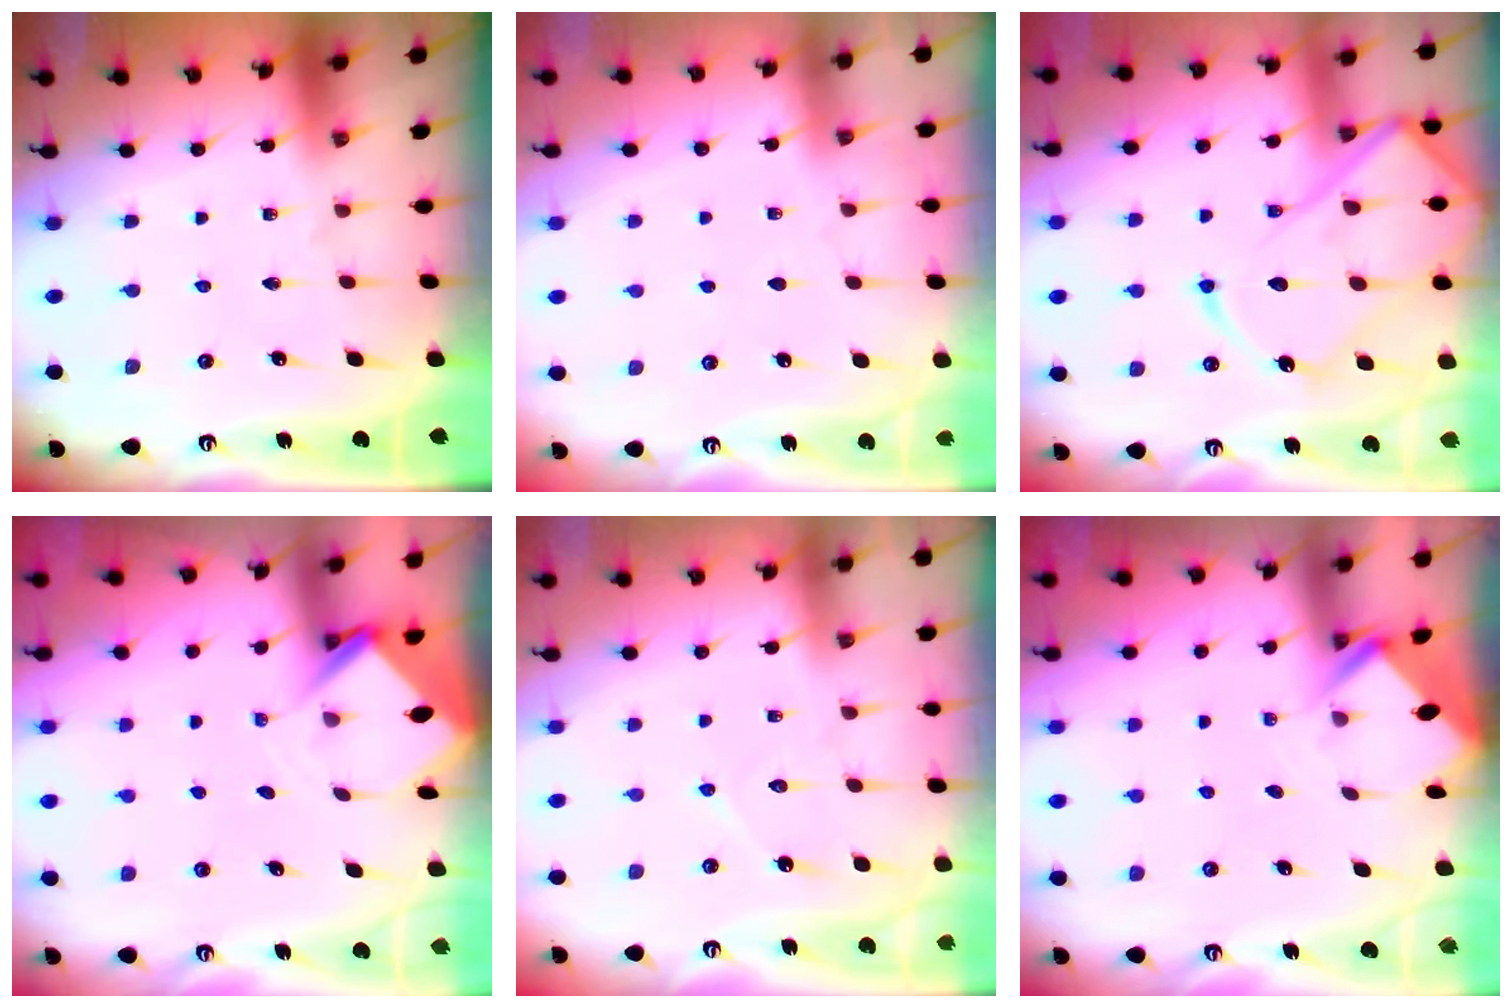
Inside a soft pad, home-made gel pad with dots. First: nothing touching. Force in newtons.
{"total": 3.2, "press": 3.2, "slide": 0.3}
{"total": 18.8, "press": 18.7, "slide": 1.7}
{"total": 3.6, "press": 3.6, "slide": 0.3}
{"total": 5.8, "press": 5.8, "slide": 0.5}
{"total": 2.6, "press": 2.6, "slide": 0.2}